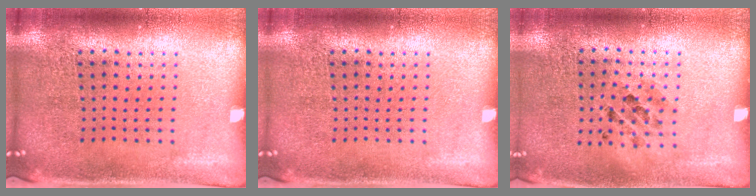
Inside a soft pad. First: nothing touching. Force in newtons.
{"total": 0.0}
{"total": 0.8, "press": 0.8, "slide": 0.0}